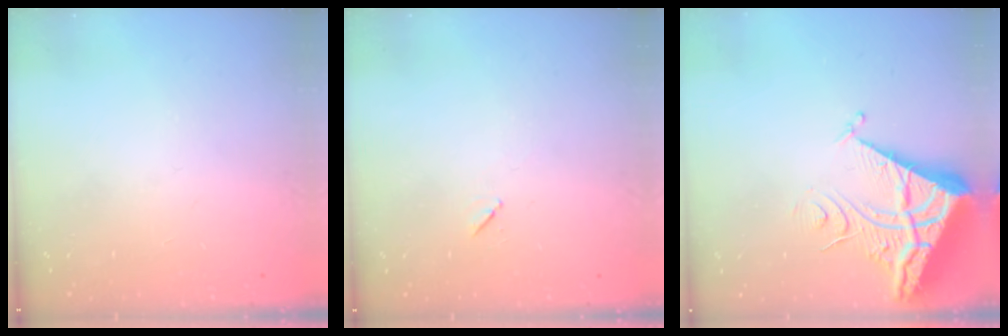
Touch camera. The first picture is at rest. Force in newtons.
{"total": 4.3, "press": 3.9, "slide": 1.8}
{"total": 9.6, "press": 9.5, "slide": 1.1}